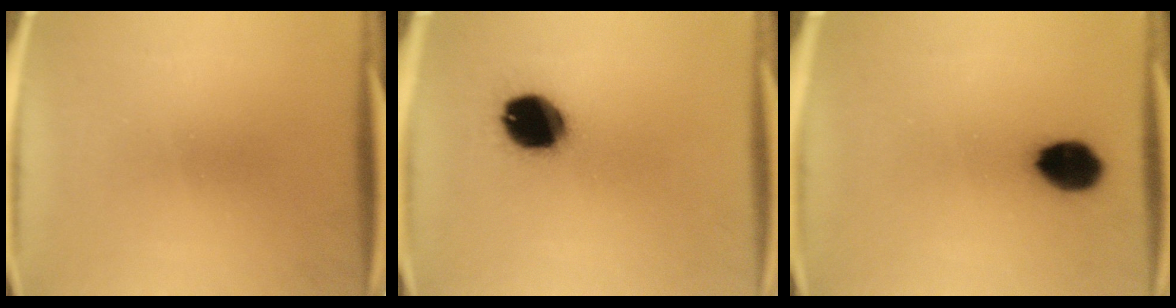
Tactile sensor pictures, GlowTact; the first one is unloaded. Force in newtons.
{"total": 14.3}
{"total": 9.1}